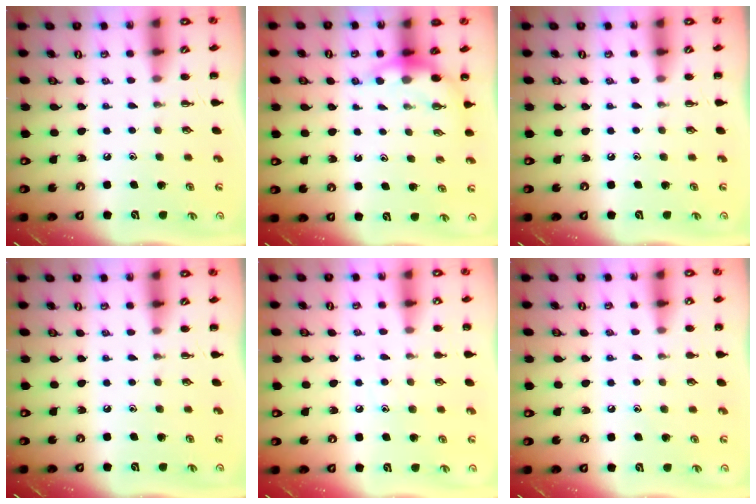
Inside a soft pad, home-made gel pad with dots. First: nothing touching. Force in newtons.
{"total": 5.9, "press": 5.9, "slide": 0.5}
{"total": 0.0}
{"total": 0.0}
{"total": 7.4, "press": 7.2, "slide": 1.8}
{"total": 5.1, "press": 4.9, "slide": 1.4}